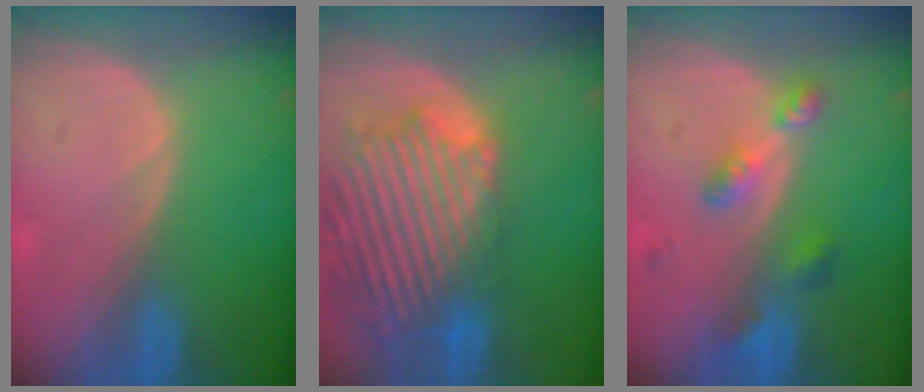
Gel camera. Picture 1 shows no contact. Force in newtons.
{"total": 14.5, "press": 12.3, "slide": 7.6}
{"total": 5.3, "press": 4.7, "slide": 2.5}